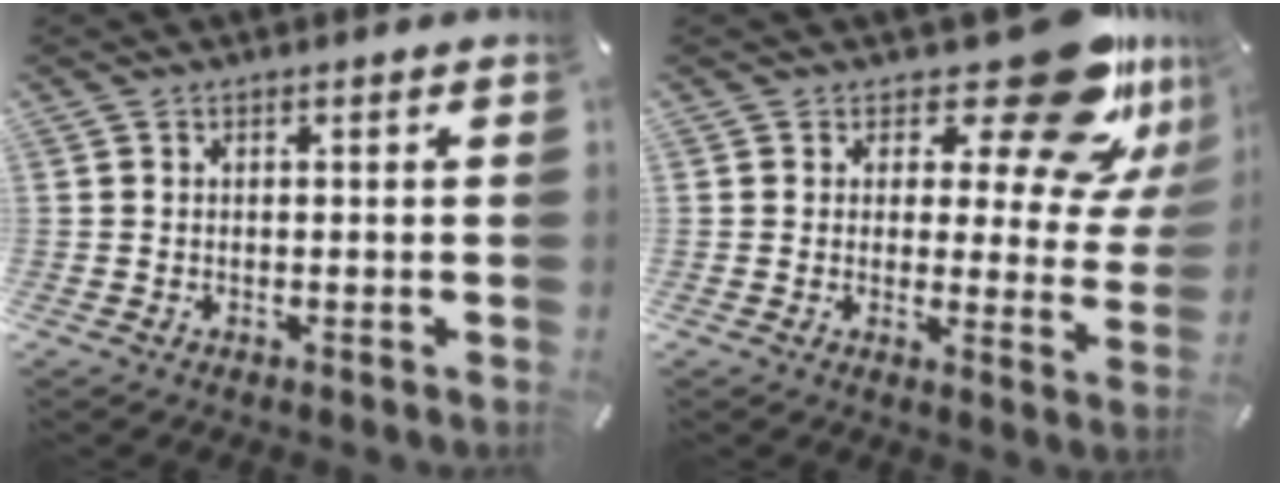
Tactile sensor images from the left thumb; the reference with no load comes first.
{"total": 18.7, "force": [12.2, 6.9, 12.4], "torque": [-0.159, -0.088, 0.202]}